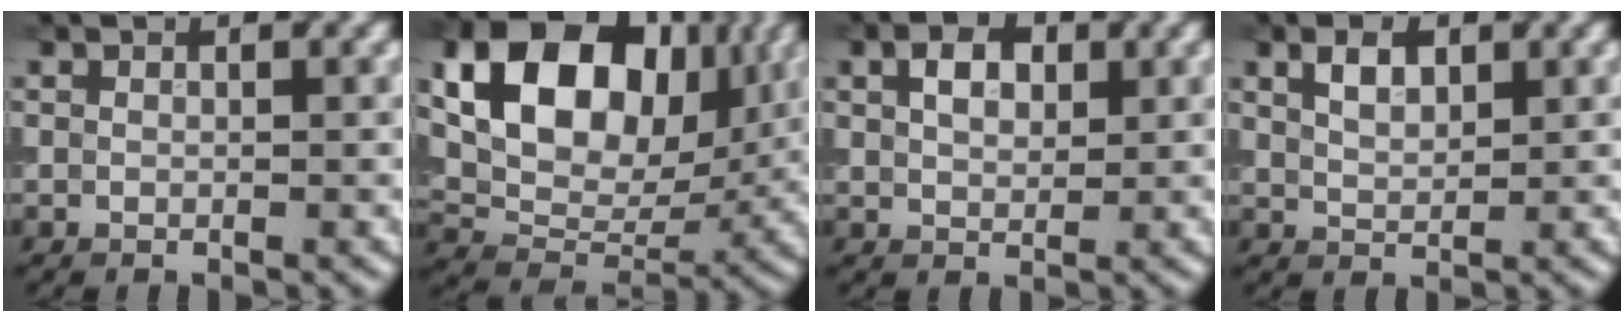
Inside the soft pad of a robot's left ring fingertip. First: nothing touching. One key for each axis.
{"total": 13.3, "fx": 4.3, "fy": 9.0, "fz": 8.8, "tx": -0.149, "ty": 0.005, "tz": 0.075}
{"total": 2.9, "fx": 0.9, "fy": 1.9, "fz": 2.0, "tx": -0.039, "ty": 0.005, "tz": 0.016}
{"total": 2.5, "fx": 1.2, "fy": 1.4, "fz": 1.7, "tx": -0.035, "ty": 0.003, "tz": 0.026}